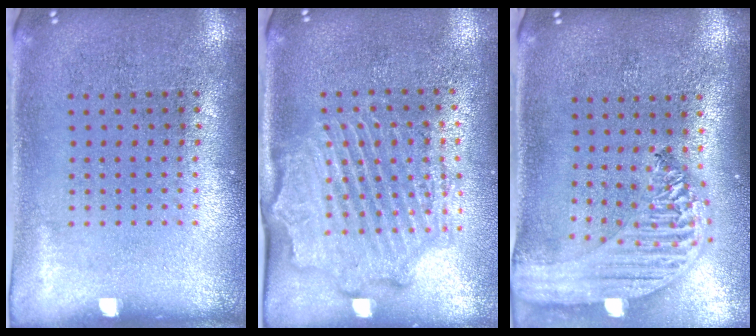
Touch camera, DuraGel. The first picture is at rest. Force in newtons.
{"total": 2.1, "press": 2.1, "slide": 0.4}
{"total": 2.4, "press": 2.1, "slide": 1.3}